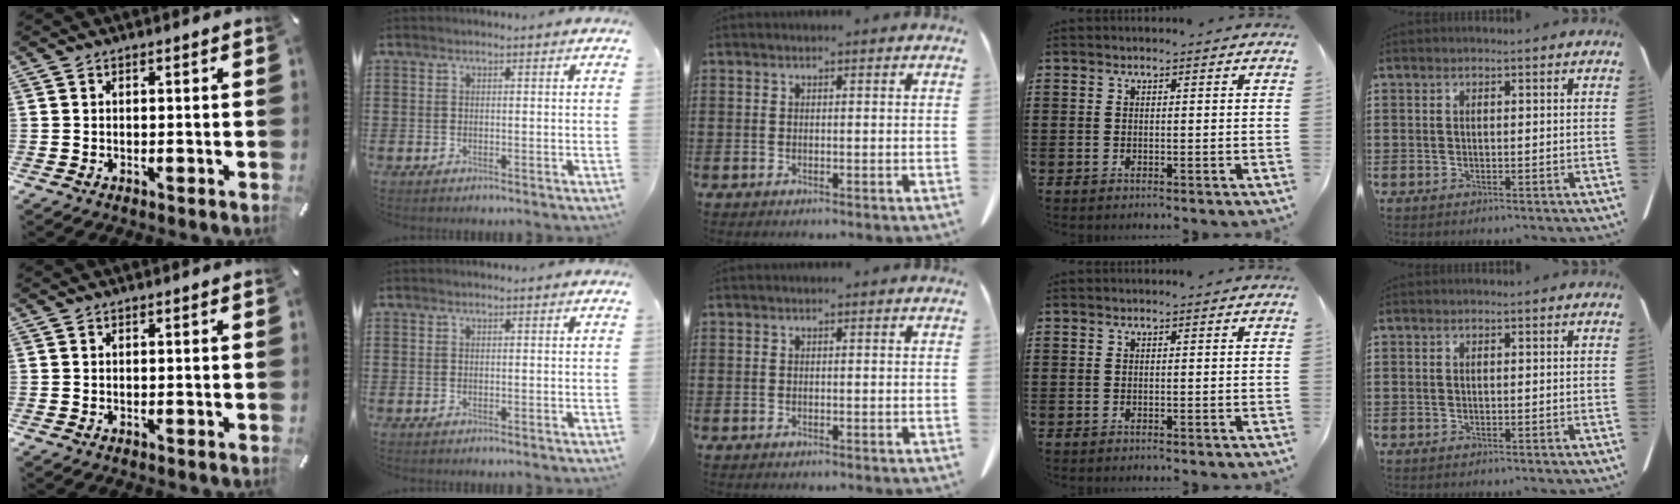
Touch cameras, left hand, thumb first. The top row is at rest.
{}